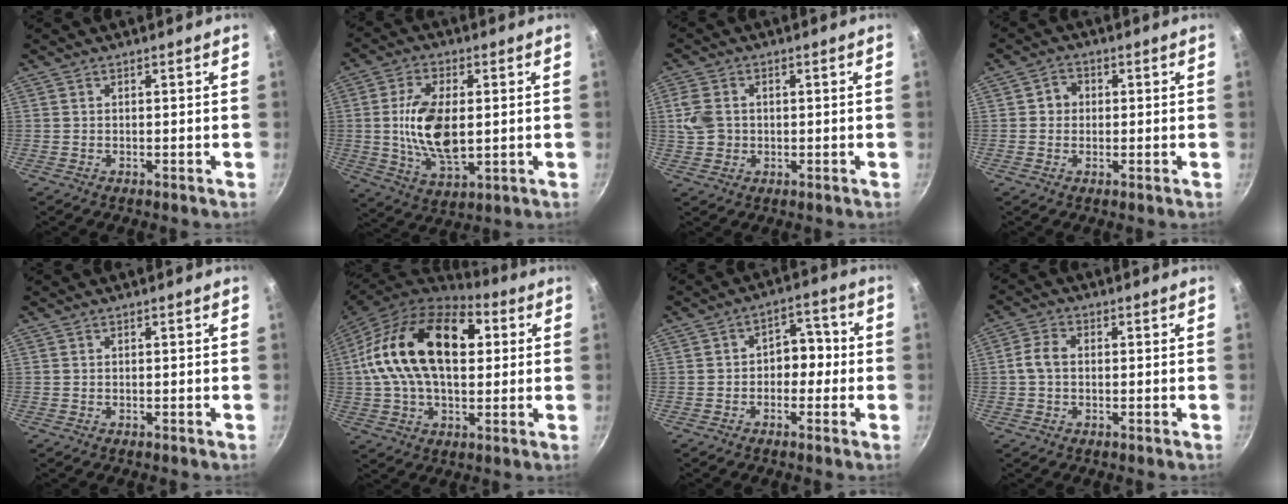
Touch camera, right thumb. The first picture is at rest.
{"total": 13.5, "force": [0.4, 6.9, 11.6], "torque": [-0.216, -0.009, 0.015]}
{"total": 5.3, "force": [0.3, 4.3, 3.1], "torque": [-0.059, 0.006, 0.008]}
{"total": 3.2, "force": [0.2, 2.8, 1.4], "torque": [-0.005, 0.008, -0.003]}
{"total": 0.0}
{"total": 24.1, "force": [4.2, 14.0, 19.2], "torque": [-0.348, 0.026, 0.064]}
{"total": 6.4, "force": [-0.7, 4.6, 4.4], "torque": [-0.029, 0.029, -0.023]}
{"total": 4.1, "force": [-0.1, 2.8, 2.9], "torque": [-0.060, 0.013, -0.006]}